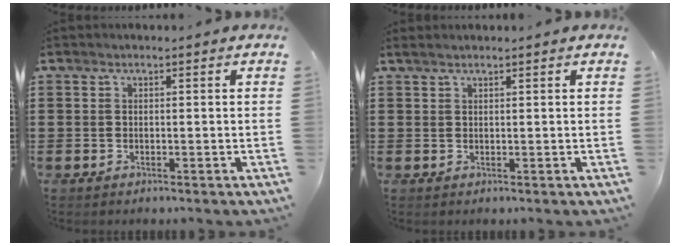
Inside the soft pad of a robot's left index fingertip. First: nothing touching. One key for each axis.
{"total": 0.9, "fx": 0.8, "fy": 0.0, "fz": 0.5, "tx": -0.010, "ty": 0.001, "tz": 0.014}